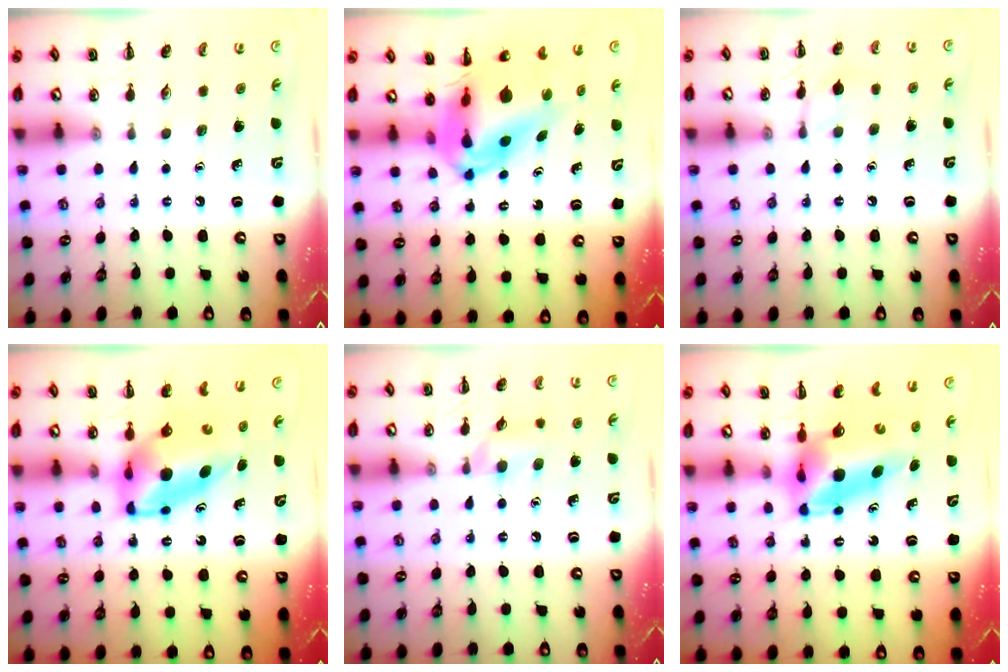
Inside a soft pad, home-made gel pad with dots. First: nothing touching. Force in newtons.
{"total": 9.6, "press": 9.1, "slide": 3.0}
{"total": 6.3, "press": 5.9, "slide": 2.2}
{"total": 7.1, "press": 6.9, "slide": 1.8}
{"total": 8.1, "press": 7.9, "slide": 1.7}
{"total": 7.9, "press": 7.6, "slide": 2.3}